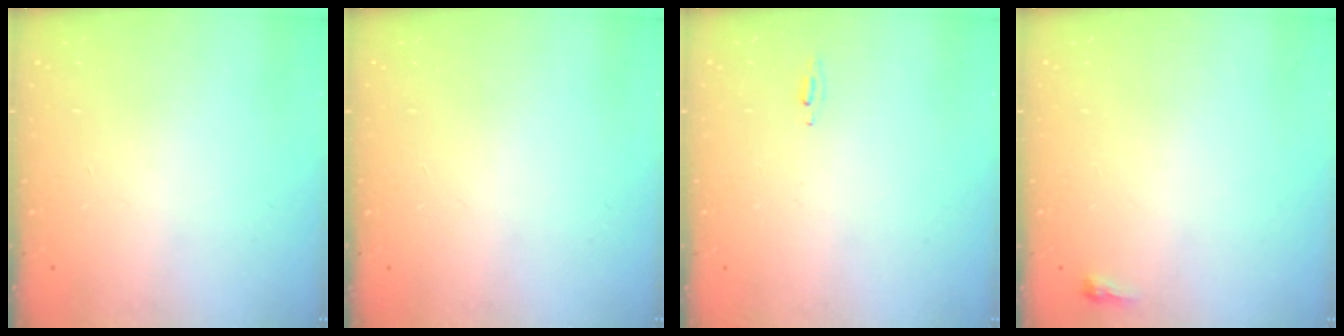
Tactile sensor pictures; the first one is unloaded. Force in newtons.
{"total": 0.0}
{"total": 4.6, "press": 4.4, "slide": 1.6}
{"total": 2.4, "press": 2.4, "slide": 0.6}